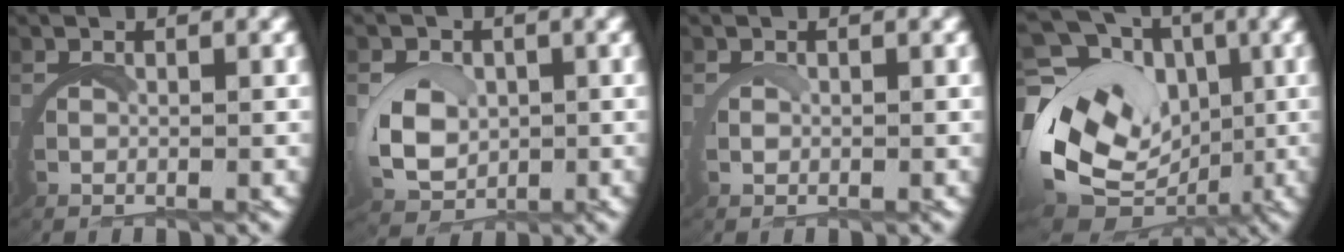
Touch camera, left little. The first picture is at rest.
{"total": 4.1, "force": [0.2, 3.1, 2.7], "torque": [-0.072, -0.016, 0.013]}
{"total": 0.7, "force": [0.7, -0.2, 0.2], "torque": [-0.018, -0.006, 0.014]}
{"total": 13.1, "force": [0.2, 9.9, 8.6], "torque": [-0.165, -0.035, 0.012]}